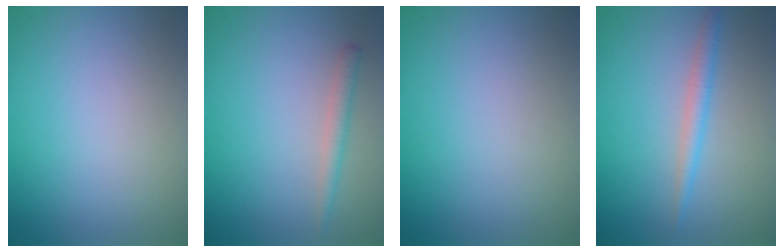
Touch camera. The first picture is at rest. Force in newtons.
{"total": 1.5, "press": 1.5, "slide": 0.1}
{"total": 0.0}
{"total": 1.8, "press": 1.8, "slide": 0.0}